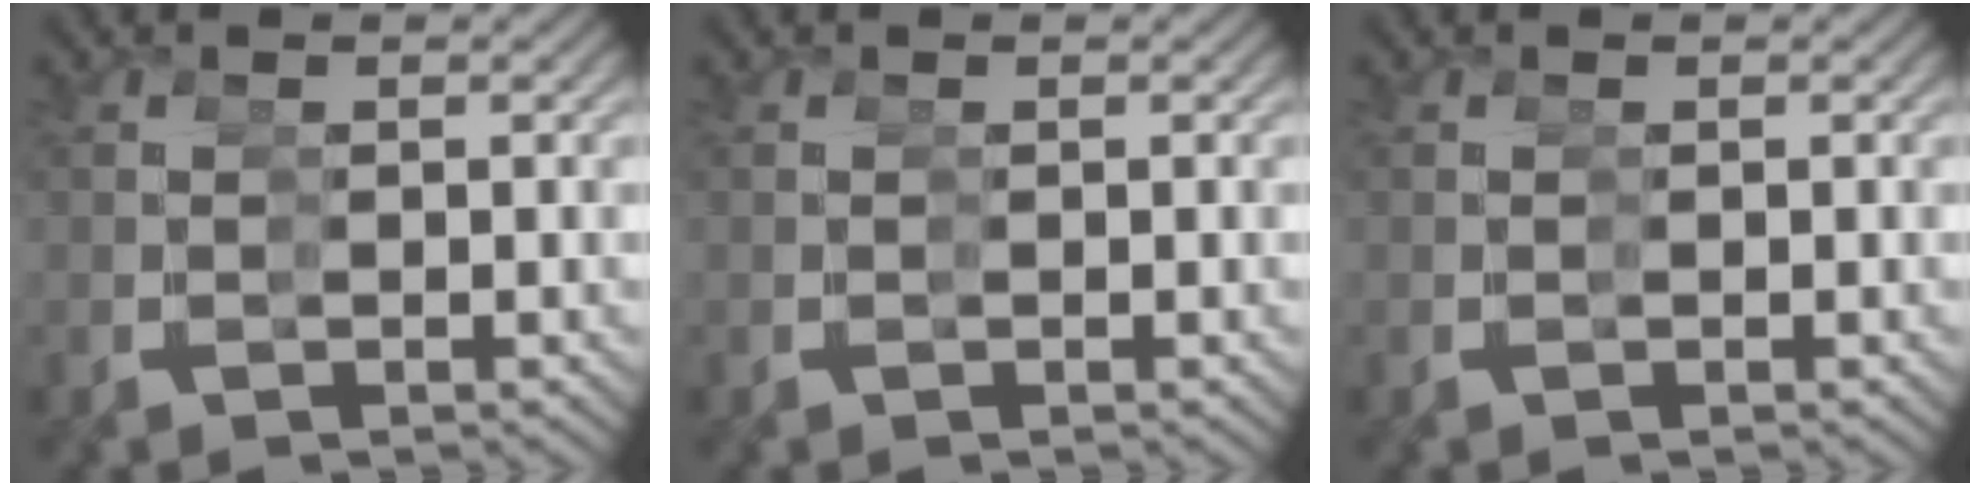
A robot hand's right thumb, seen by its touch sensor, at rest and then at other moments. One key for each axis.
{"total": 0.0}
{"total": 0.0}